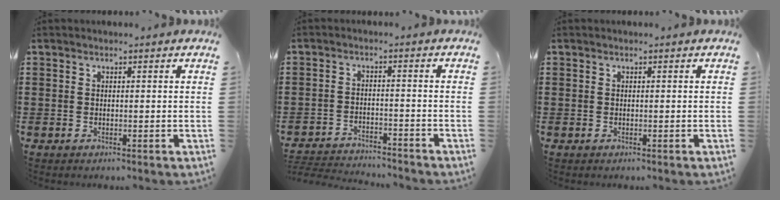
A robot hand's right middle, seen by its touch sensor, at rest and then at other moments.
{"total": 3.4, "force": [-3.4, 0.3, 0.2], "torque": [-0.009, 0.002, -0.073]}
{"total": 0.0}